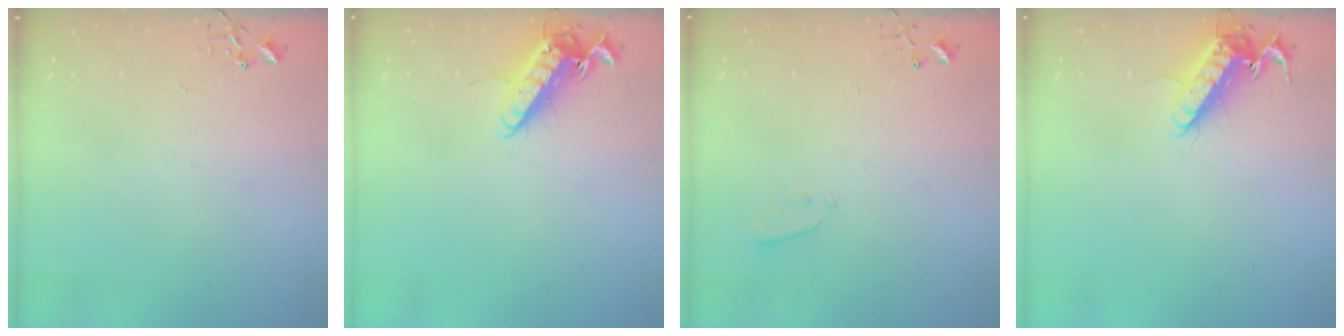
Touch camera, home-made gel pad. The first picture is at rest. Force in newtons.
{"total": 13.5, "press": 13.5, "slide": 1.2}
{"total": 2.1, "press": 2.0, "slide": 0.4}
{"total": 12.3, "press": 12.1, "slide": 1.8}